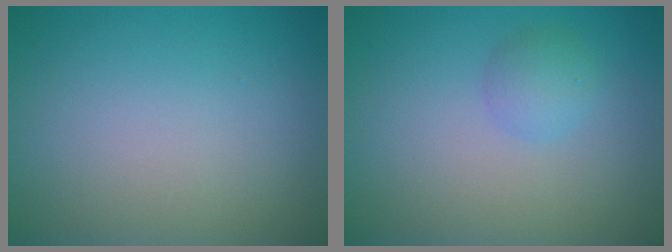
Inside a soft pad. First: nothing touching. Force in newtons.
{"total": 1.8, "press": 1.7, "slide": 0.2}